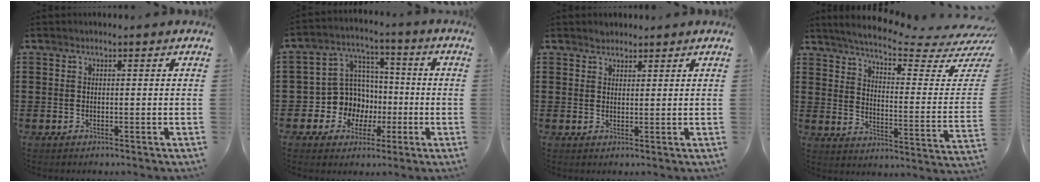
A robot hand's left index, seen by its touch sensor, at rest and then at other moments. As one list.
[{"total": 9.2, "force": [-1.4, 8.9, 2.1], "torque": [-0.091, 0.005, -0.019]}, {"total": 1.5, "force": [1.4, 0.7, 0.0], "torque": [-0.004, 0.001, 0.028]}, {"total": 5.3, "force": [4.4, -0.1, 3.0], "torque": [-0.071, -0.046, 0.068]}]